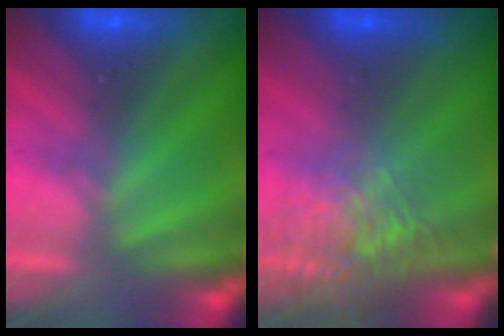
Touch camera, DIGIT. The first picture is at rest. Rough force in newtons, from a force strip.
{"total": 7.0}